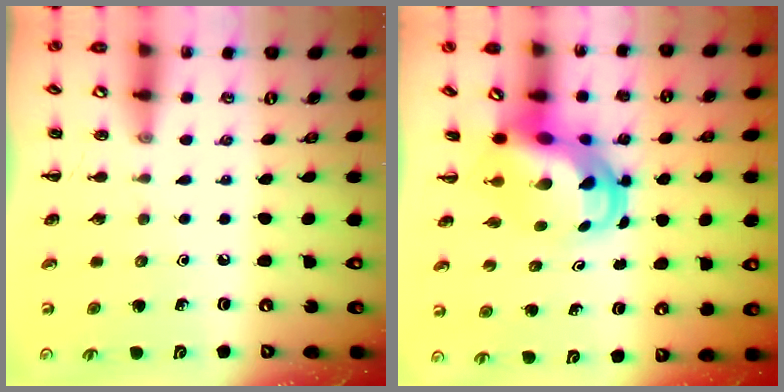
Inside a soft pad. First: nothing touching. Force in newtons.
{"total": 6.4, "press": 6.2, "slide": 1.6}